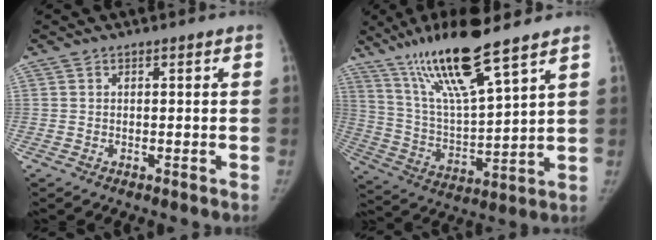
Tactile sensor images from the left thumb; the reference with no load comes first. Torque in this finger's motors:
{"motor_torque": [0.98, -0.18, 1.55, -1.19, 0.49]}